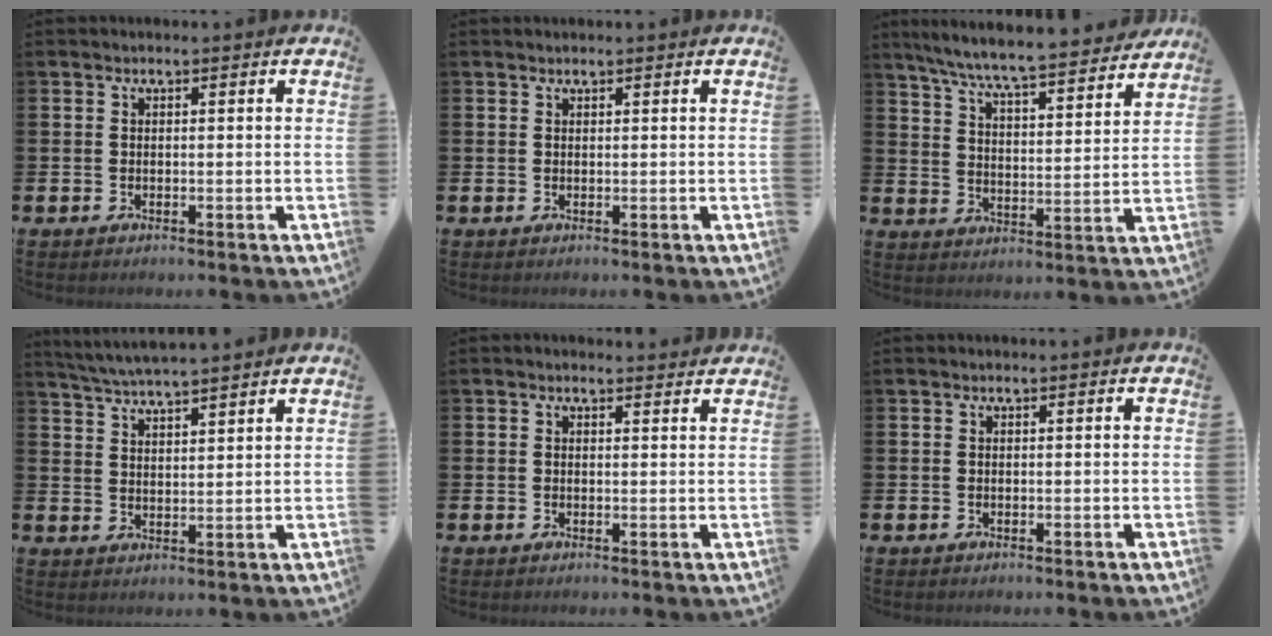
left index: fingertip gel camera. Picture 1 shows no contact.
{"total": 0.6, "force": [0.6, 0.2, -0.1], "torque": [0.009, -0.002, 0.009]}
{"total": 7.9, "force": [7.4, 0.2, 2.7], "torque": [-0.080, -0.055, 0.127]}
{"total": 4.7, "force": [4.6, -0.1, 0.8], "torque": [-0.038, -0.021, 0.084]}
{"total": 1.0, "force": [0.9, 0.2, 0.1], "torque": [0.006, -0.002, 0.016]}
{"total": 0.0}